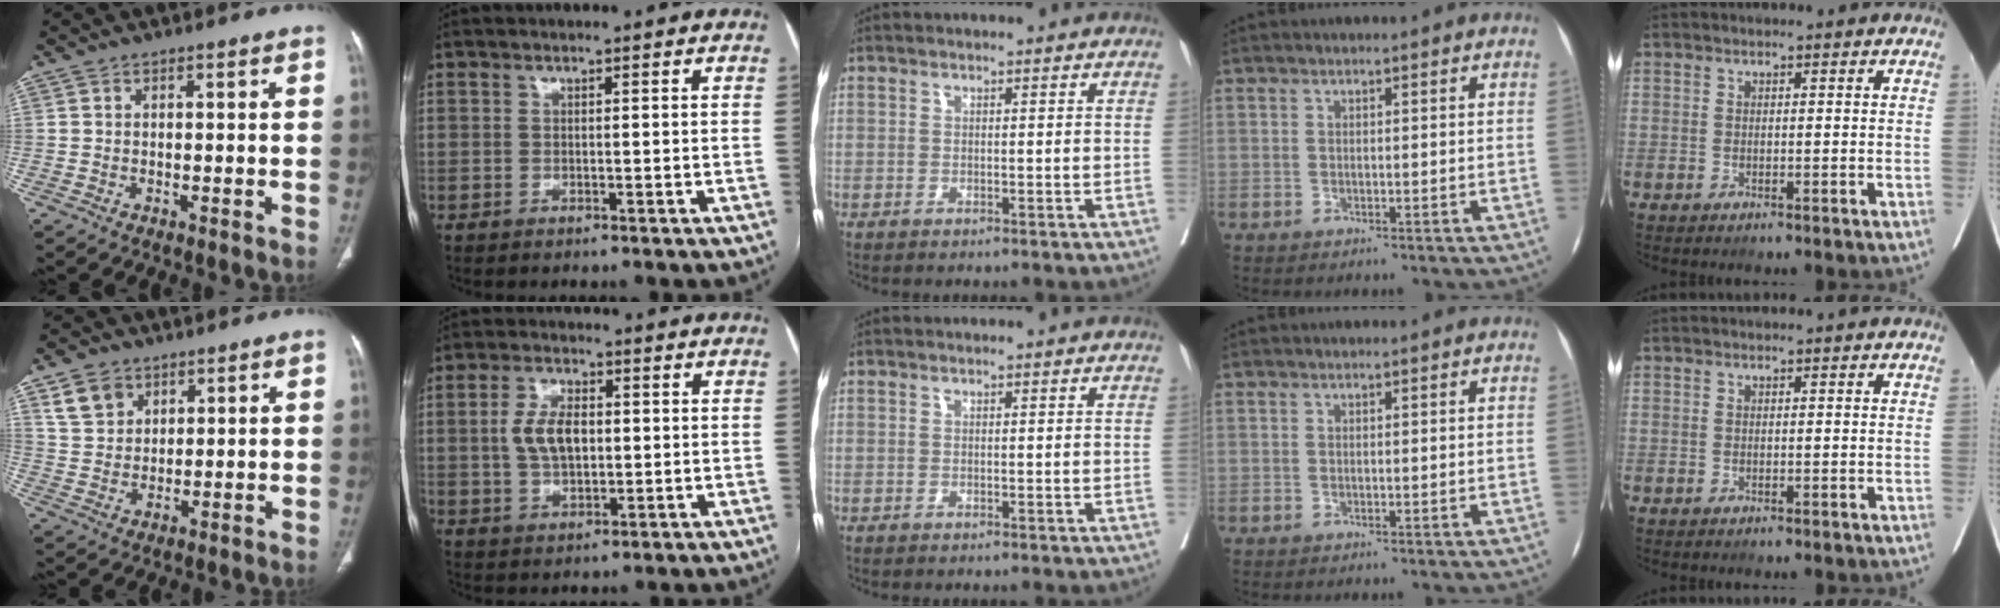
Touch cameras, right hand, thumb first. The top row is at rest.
{"thumb": {"total": 6.4, "force": [3.7, 4.7, 2.4], "torque": [-0.027, -0.014, 0.076]}, "index": {"total": 6.7, "force": [0.5, 3.6, 5.6], "torque": [-0.117, 0.012, 0.012]}}